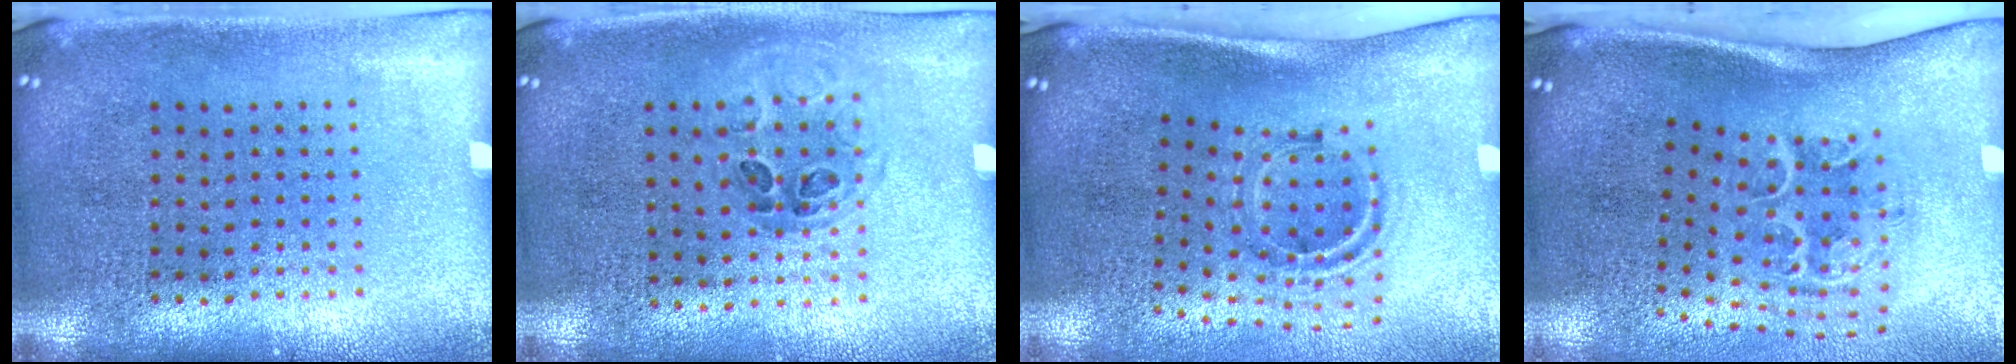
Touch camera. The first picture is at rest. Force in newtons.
{"total": 1.0, "press": 0.7, "slide": 0.6}
{"total": 1.2, "press": 1.0, "slide": 0.7}
{"total": 1.9, "press": 1.4, "slide": 1.3}